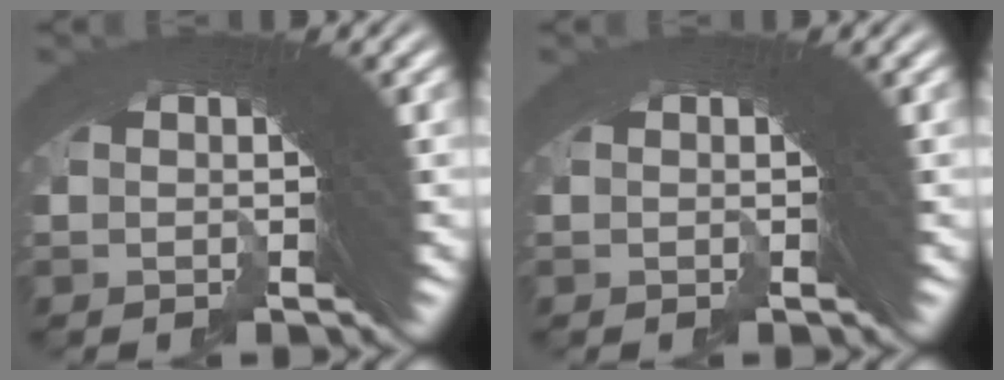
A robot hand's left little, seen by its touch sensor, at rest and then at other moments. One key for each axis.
{"total": 0.0}